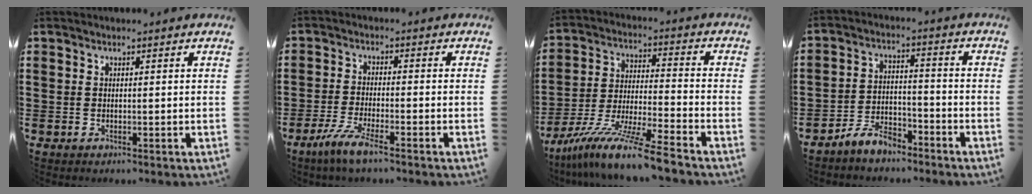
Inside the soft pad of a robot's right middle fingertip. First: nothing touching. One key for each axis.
{"total": 5.0, "fx": -3.4, "fy": 0.4, "fz": 3.6, "tx": -0.085, "ty": -0.017, "tz": -0.066}
{"total": 11.7, "fx": -10.1, "fy": -0.7, "fz": 5.8, "tx": -0.109, "ty": 0.001, "tz": -0.197}
{"total": 5.6, "fx": -5.0, "fy": 1.8, "fz": 1.6, "tx": -0.039, "ty": 0.008, "tz": -0.102}